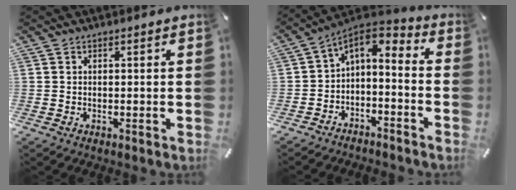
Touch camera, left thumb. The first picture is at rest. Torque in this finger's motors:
{"motor_torque": [0.07, 1.30, 0.53, -0.05, 0.03]}